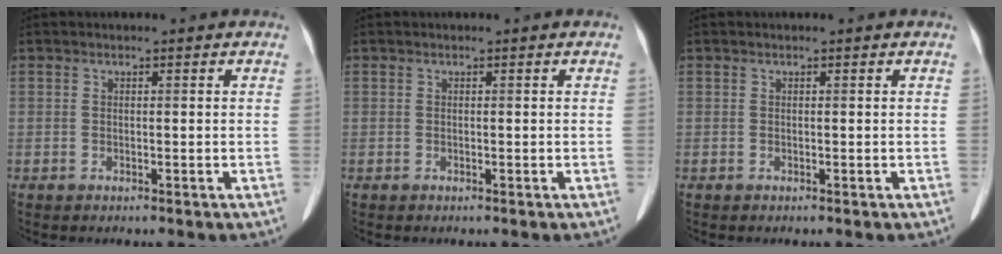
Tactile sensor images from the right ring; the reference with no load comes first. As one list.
[{"total": 0.0}, {"total": 0.0}]